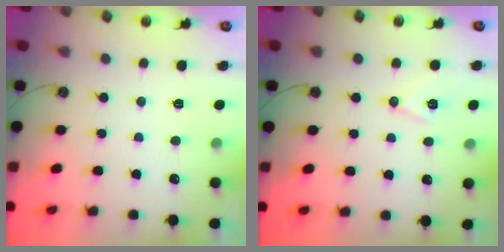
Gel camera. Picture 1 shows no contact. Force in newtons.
{"total": 8.2, "press": 7.4, "slide": 3.5}